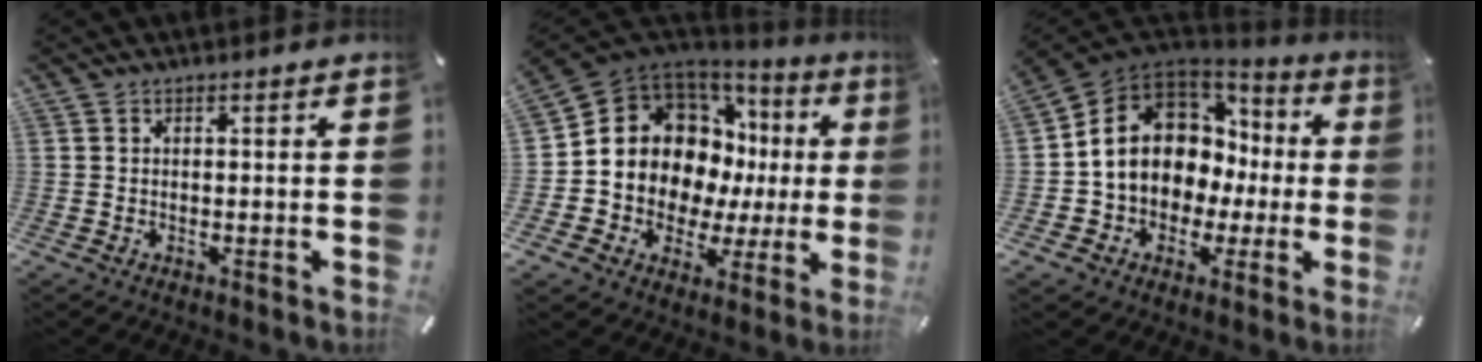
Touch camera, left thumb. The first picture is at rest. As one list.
[{"total": 12.8, "force": [4.0, 10.9, 5.6], "torque": [-0.104, -0.050, 0.086]}, {"total": 12.5, "force": [1.0, 10.9, 6.0], "torque": [-0.127, -0.009, 0.027]}]